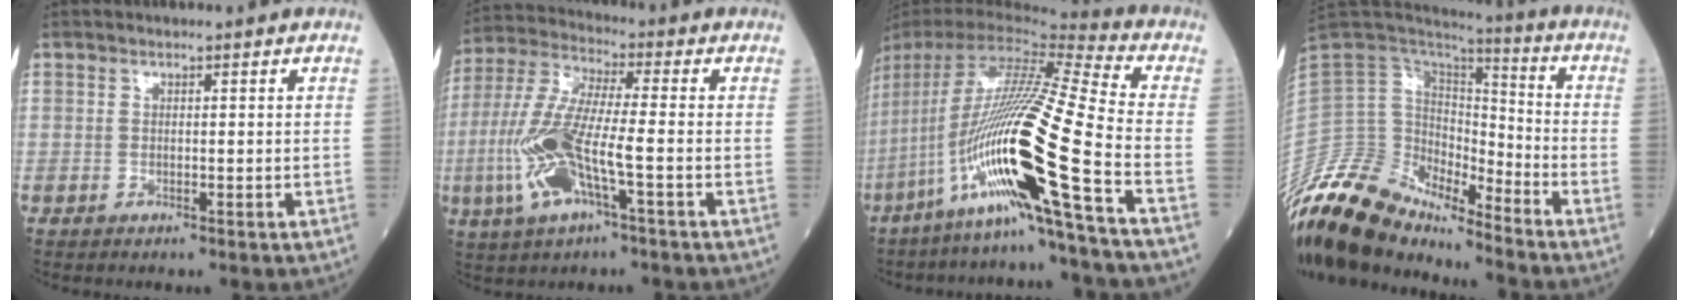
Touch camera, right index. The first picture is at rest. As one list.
[{"total": 13.3, "force": [-3.6, 2.1, 12.6], "torque": [-0.282, -0.005, -0.071]}, {"total": 23.8, "force": [-9.1, -1.0, 22.0], "torque": [-0.437, -0.024, -0.176]}, {"total": 15.8, "force": [-14.5, 4.7, 4.3], "torque": [-0.081, 0.062, -0.270]}]